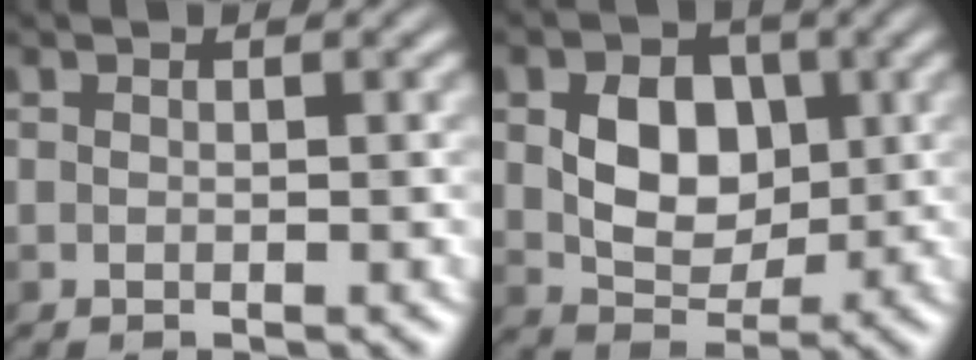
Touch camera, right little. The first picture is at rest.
{"total": 5.4, "force": [-0.3, 3.9, 3.8], "torque": [-0.070, -0.004, -0.004]}